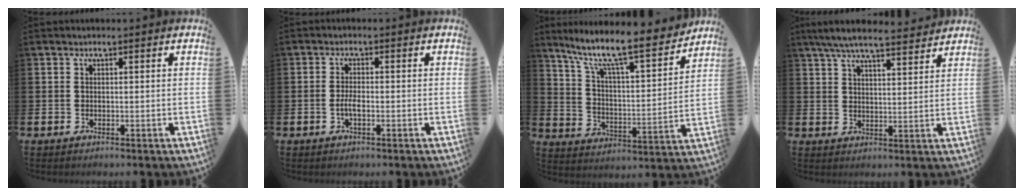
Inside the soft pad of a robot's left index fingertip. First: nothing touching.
{"total": 1.9, "force": [-0.7, 0.7, 1.7], "torque": [-0.031, 0.002, -0.014]}
{"total": 10.5, "force": [8.8, 1.5, 5.5], "torque": [-0.138, -0.062, 0.143]}
{"total": 6.7, "force": [6.2, 0.8, 2.4], "torque": [-0.061, -0.027, 0.110]}